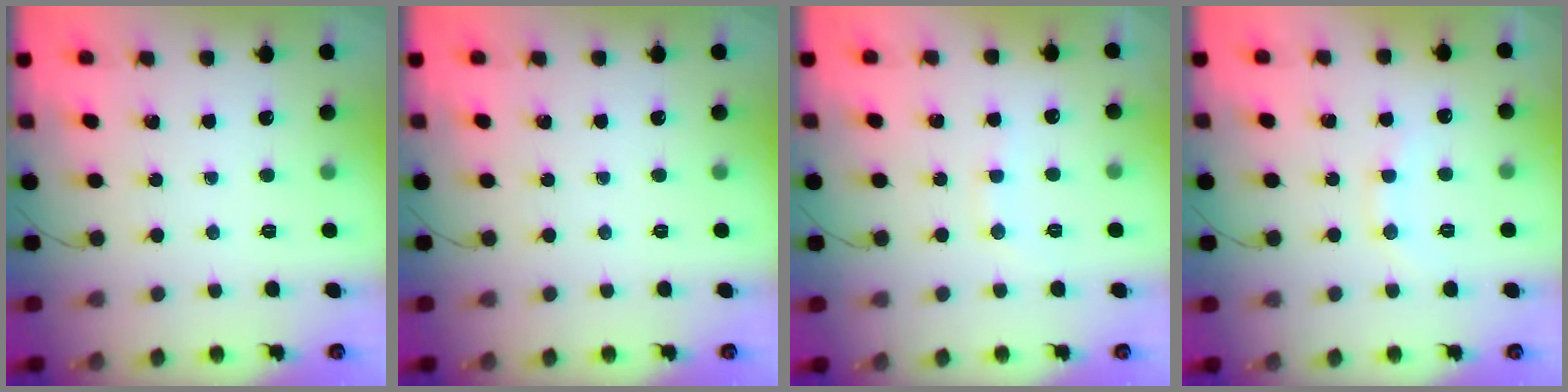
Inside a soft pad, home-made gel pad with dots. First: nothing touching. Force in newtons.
{"total": 0.0}
{"total": 6.6, "press": 6.5, "slide": 1.2}
{"total": 8.4, "press": 8.3, "slide": 1.4}